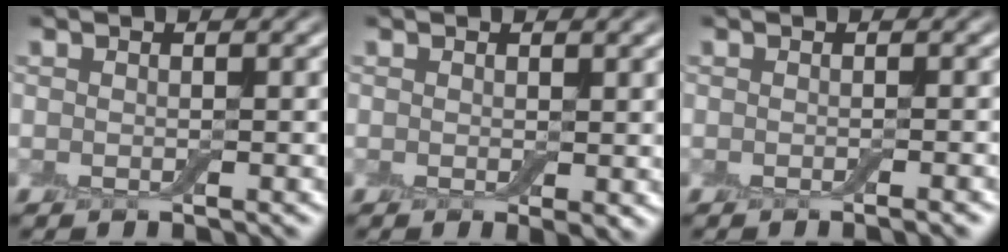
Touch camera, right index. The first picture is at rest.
{"total": 1.1, "force": [0.1, 0.4, 1.0], "torque": [-0.011, -0.006, 0.000]}
{"total": 1.3, "force": [-0.7, 0.2, 1.1], "torque": [-0.007, 0.000, -0.011]}